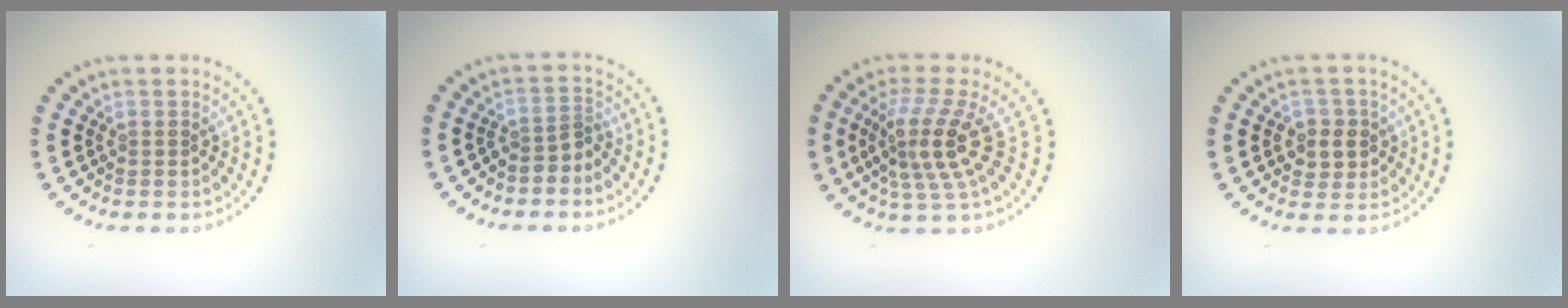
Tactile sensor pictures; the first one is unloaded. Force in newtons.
{"total": 2.0, "press": 1.4, "slide": 1.4}
{"total": 4.4, "press": 3.2, "slide": 2.9}
{"total": 2.5, "press": 2.4, "slide": 0.7}